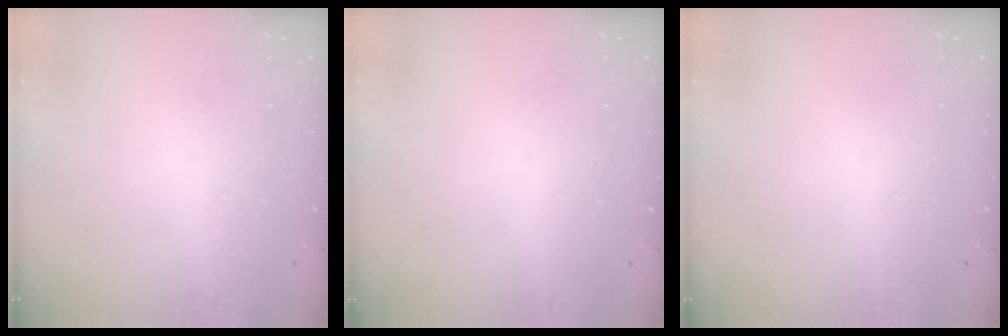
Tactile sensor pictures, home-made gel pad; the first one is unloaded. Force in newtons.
{"total": 0.0}
{"total": 0.0}